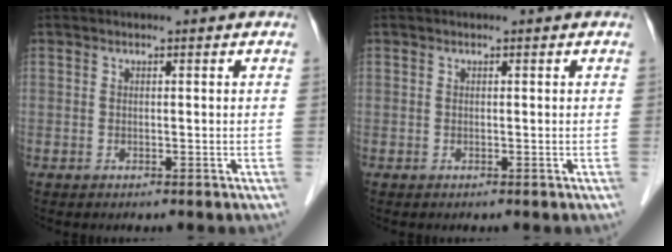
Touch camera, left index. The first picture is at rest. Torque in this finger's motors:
{"motor_torque": [-0.02, -0.01, 0.00, 0.00]}